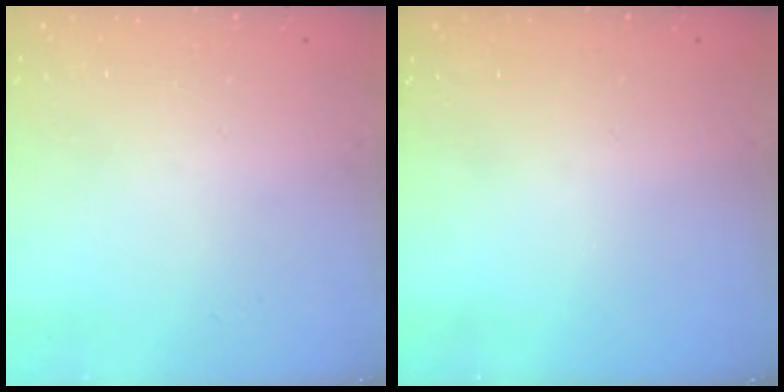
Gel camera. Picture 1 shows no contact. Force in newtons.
{"total": 0.0}